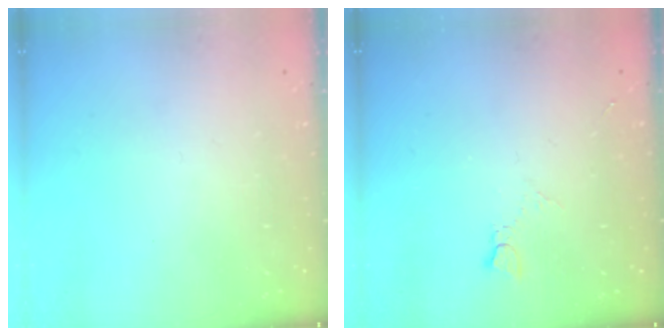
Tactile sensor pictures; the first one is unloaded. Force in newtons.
{"total": 2.5, "press": 2.5, "slide": 0.4}